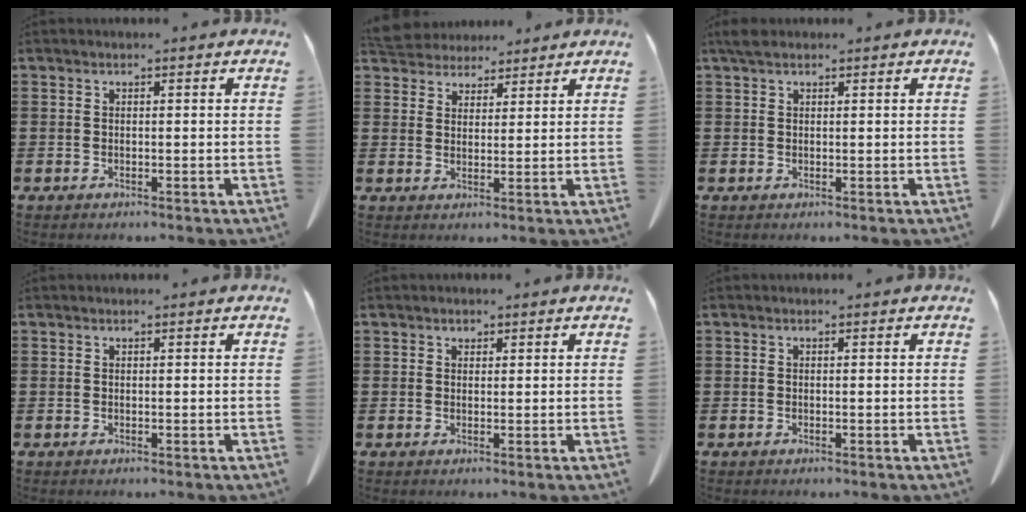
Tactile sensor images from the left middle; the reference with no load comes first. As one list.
[{"total": 4.9, "force": [4.6, 1.6, 0.6], "torque": [-0.032, -0.011, 0.087]}, {"total": 1.6, "force": [1.1, 0.8, 0.8], "torque": [-0.021, 0.004, 0.022]}, {"total": 0.0}, {"total": 1.0, "force": [0.8, 0.6, 0.2], "torque": [0.002, -0.003, 0.015]}, {"total": 0.0}]